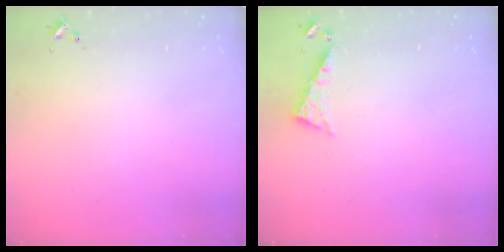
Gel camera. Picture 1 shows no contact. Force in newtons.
{"total": 5.4, "press": 5.4, "slide": 0.5}